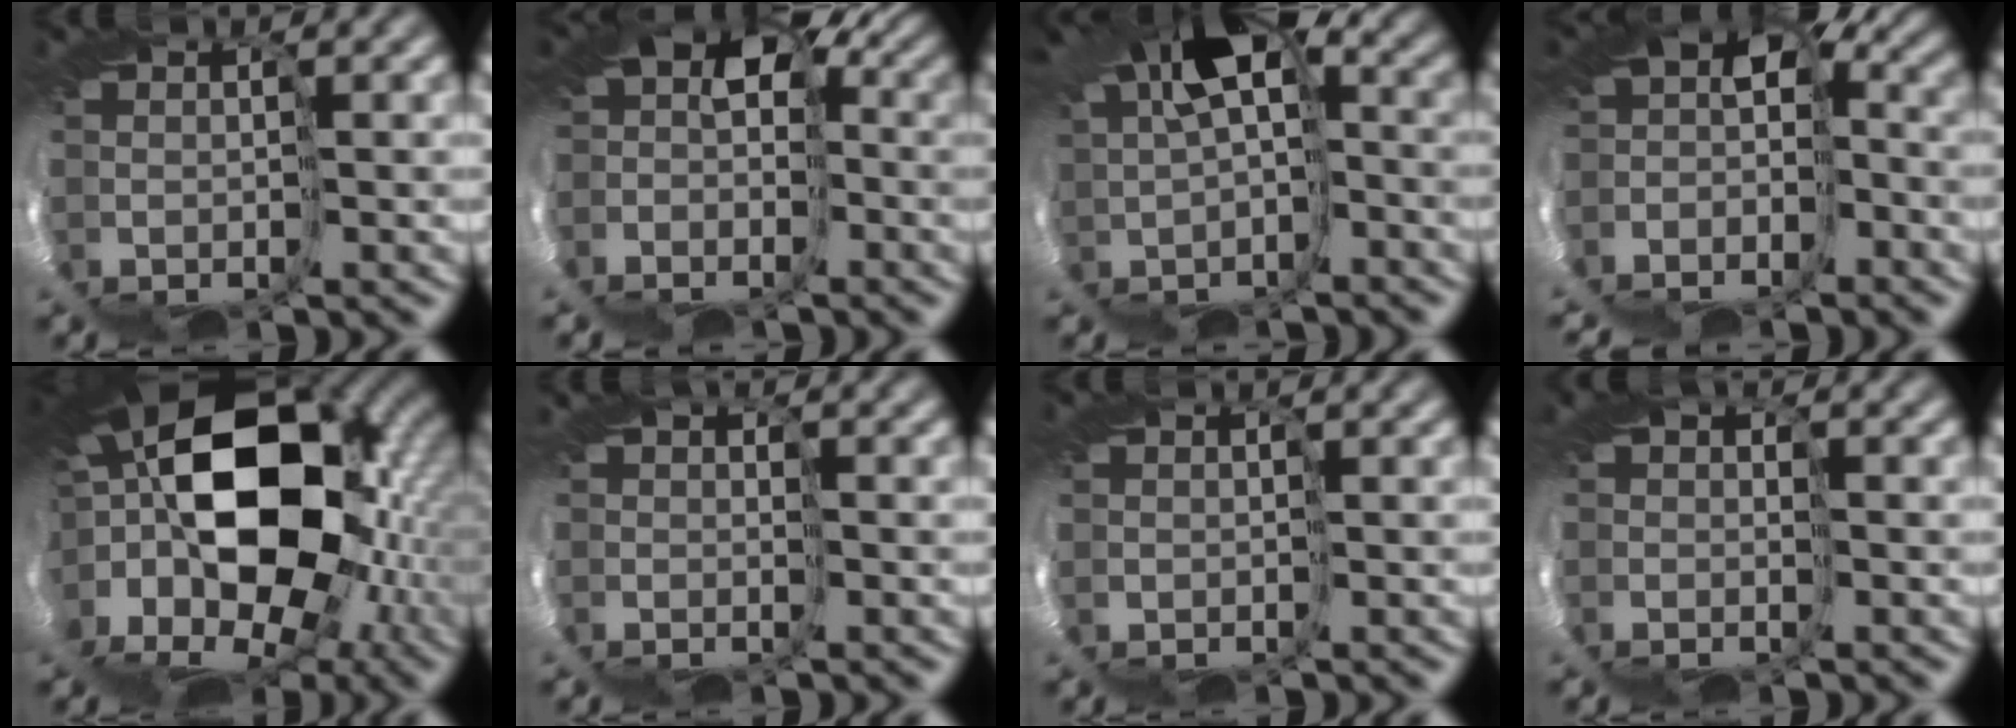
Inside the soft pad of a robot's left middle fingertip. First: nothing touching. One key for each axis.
{"total": 6.6, "fx": -2.3, "fy": 5.4, "fz": 3.1, "tx": -0.061, "ty": -0.010, "tz": -0.033}
{"total": 5.3, "fx": 1.7, "fy": 2.0, "fz": 4.6, "tx": -0.085, "ty": -0.008, "tz": 0.033}
{"total": 5.3, "fx": -4.2, "fy": 2.3, "fz": 2.2, "tx": -0.054, "ty": -0.018, "tz": -0.034}
{"total": 15.5, "fx": 1.8, "fy": 9.7, "fz": 11.9, "tx": -0.167, "ty": -0.029, "tz": 0.046}
{"total": 0.7, "fx": -0.6, "fy": 0.4, "fz": 0.1, "tx": 0.017, "ty": 0.004, "tz": -0.010}
{"total": 0.5, "fx": -0.1, "fy": 0.4, "fz": -0.2, "tx": 0.005, "ty": -0.006, "tz": 0.001}
{"total": 0.9, "fx": -0.7, "fy": 0.5, "fz": 0.4, "tx": 0.002, "ty": -0.001, "tz": -0.011}